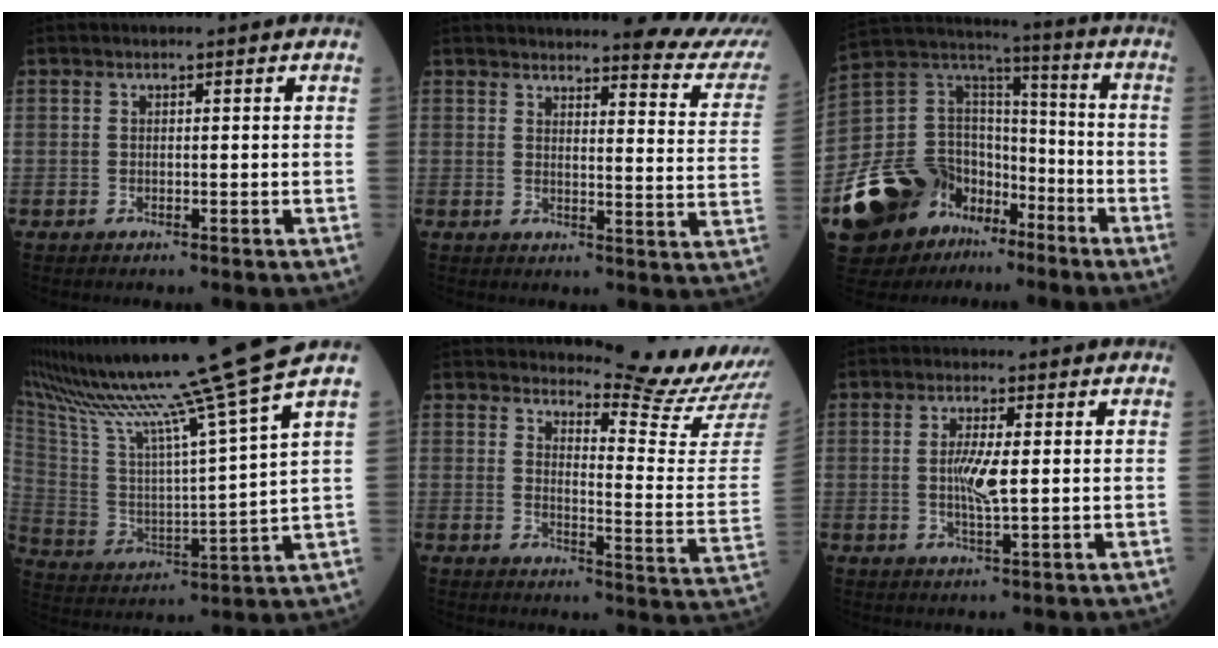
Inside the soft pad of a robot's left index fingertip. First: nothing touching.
{"total": 13.1, "force": [12.6, -0.2, 3.3], "torque": [-0.032, -0.076, 0.130]}
{"total": 21.6, "force": [-12.1, 13.7, 11.5], "torque": [-0.236, 0.047, -0.201]}
{"total": 21.1, "force": [17.5, -3.8, 11.2], "torque": [-0.211, -0.053, 0.293]}
{"total": 13.3, "force": [13.0, -2.2, 1.3], "torque": [-0.016, -0.129, 0.152]}
{"total": 4.5, "force": [0.1, 0.6, 4.4], "torque": [-0.091, -0.004, 0.005]}